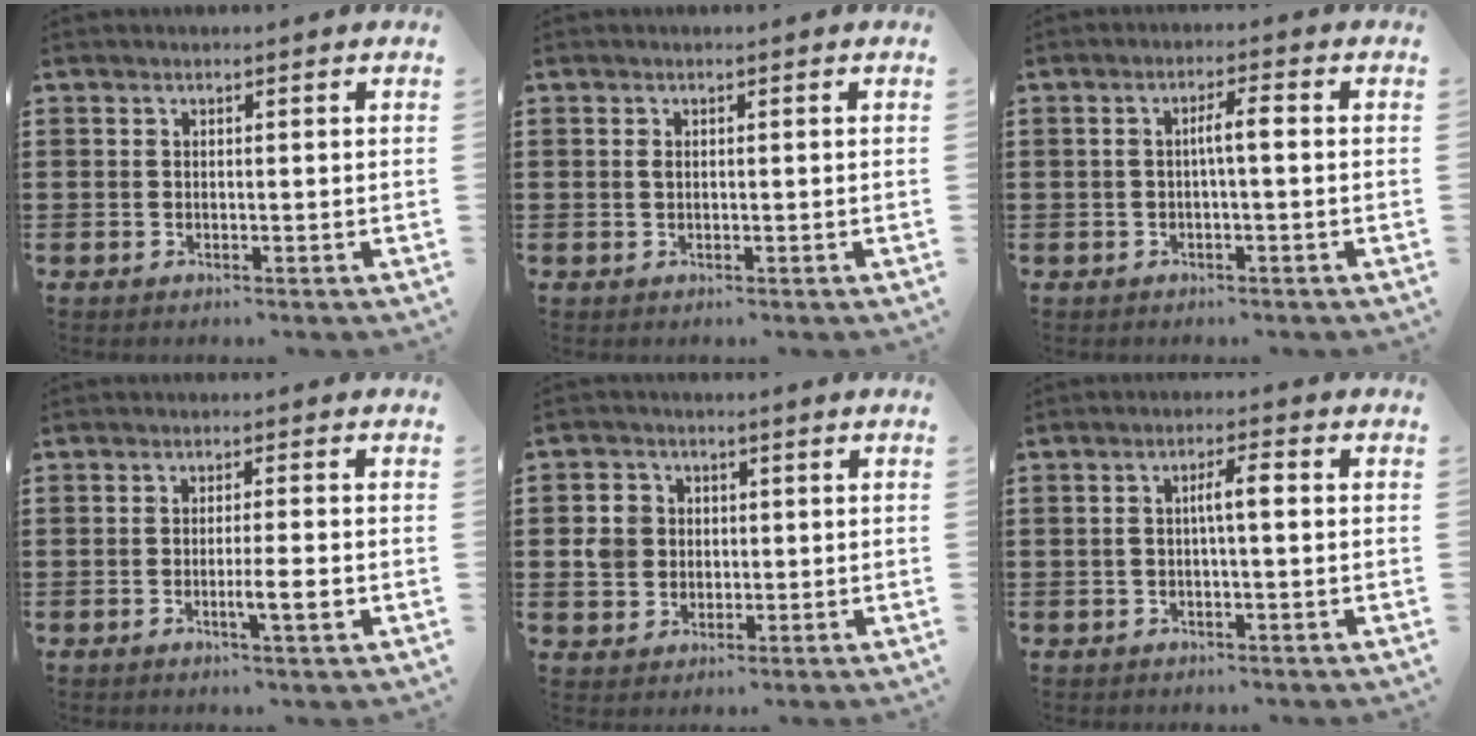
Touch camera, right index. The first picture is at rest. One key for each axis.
{"total": 0.8, "fx": 0.1, "fy": 0.4, "fz": 0.7, "tx": -0.015, "ty": -0.001, "tz": 0.001}
{"total": 2.9, "fx": -0.3, "fy": 0.3, "fz": 2.8, "tx": -0.053, "ty": 0.002, "tz": -0.008}
{"total": 4.1, "fx": -1.4, "fy": 0.1, "fz": 3.8, "tx": -0.062, "ty": -0.008, "tz": -0.025}
{"total": 4.7, "fx": 0.3, "fy": 4.3, "fz": 1.8, "tx": -0.049, "ty": 0.014, "tz": 0.005}
{"total": 3.3, "fx": 0.0, "fy": 0.5, "fz": 3.2, "tx": -0.060, "ty": 0.005, "tz": -0.004}